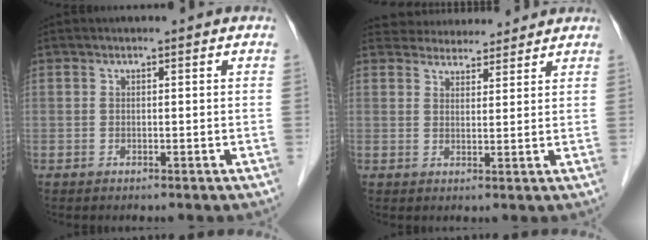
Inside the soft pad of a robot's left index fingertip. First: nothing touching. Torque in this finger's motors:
{"motor_torque": [0.34, -0.53, -0.04, -0.04]}